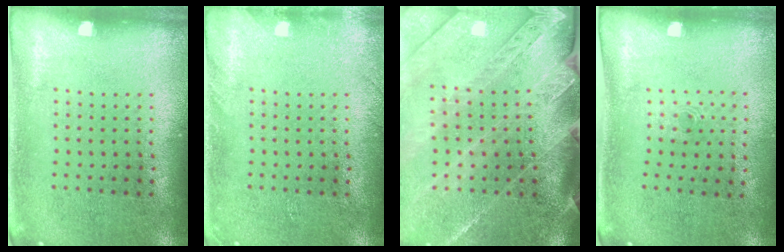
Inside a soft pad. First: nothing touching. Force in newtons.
{"total": 1.1, "press": 1.1, "slide": 0.1}
{"total": 3.6, "press": 3.0, "slide": 2.0}
{"total": 0.5, "press": 0.3, "slide": 0.4}